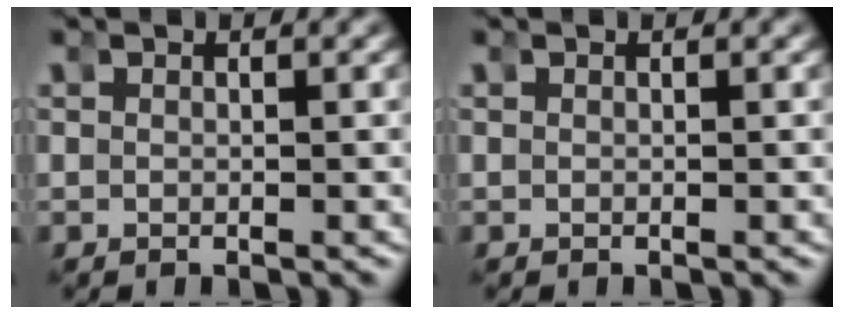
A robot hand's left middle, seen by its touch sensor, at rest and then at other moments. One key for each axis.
{"total": 0.0}